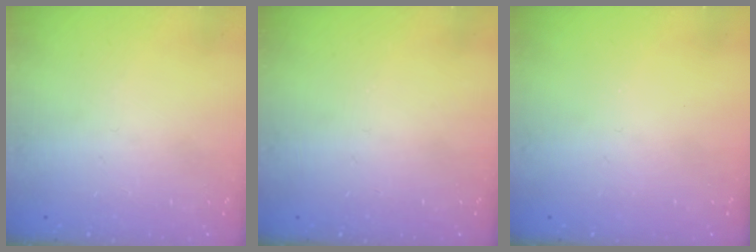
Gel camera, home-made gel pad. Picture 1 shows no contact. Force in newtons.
{"total": 0.0}
{"total": 0.0}